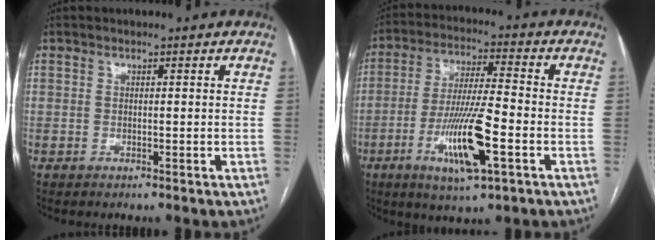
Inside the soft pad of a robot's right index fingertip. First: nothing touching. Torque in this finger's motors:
{"motor_torque": [1.14, 0.16, 0.34, 0.10]}